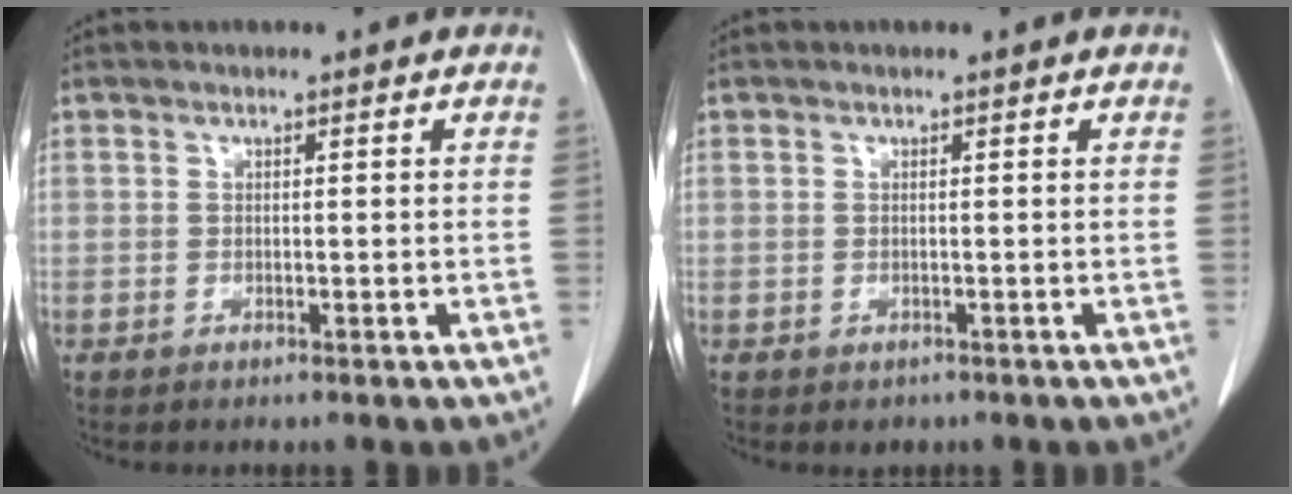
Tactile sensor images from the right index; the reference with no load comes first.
{"total": 1.4, "force": [-0.6, 1.2, 0.2], "torque": [-0.003, 0.004, -0.003]}